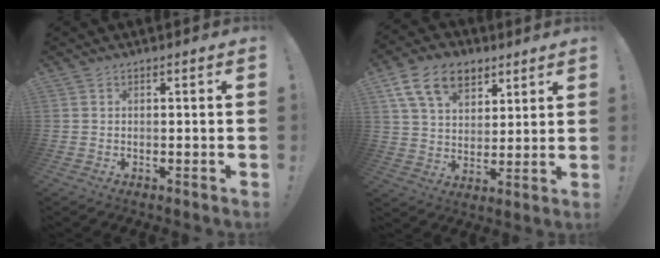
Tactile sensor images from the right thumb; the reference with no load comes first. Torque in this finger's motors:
{"motor_torque": [-0.23, 0.60, 0.36, -0.09, 0.31]}